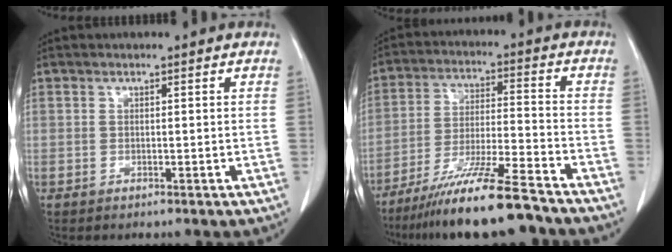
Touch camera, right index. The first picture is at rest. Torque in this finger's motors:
{"motor_torque": [1.09, -1.04, 0.61, 0.18]}